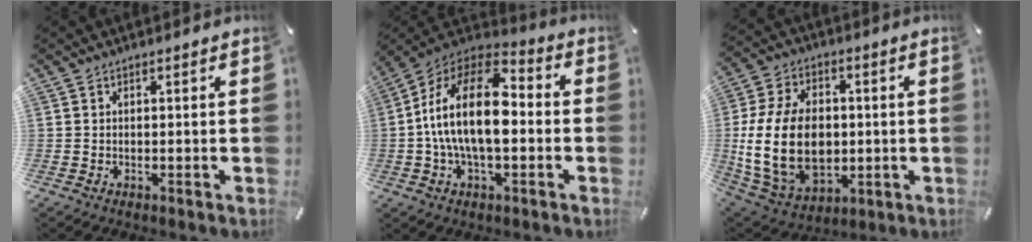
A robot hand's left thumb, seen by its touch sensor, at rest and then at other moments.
{"total": 19.2, "force": [-0.5, 10.5, 16.1], "torque": [-0.317, 0.004, -0.012]}
{"total": 20.6, "force": [-0.9, 14.9, 14.1], "torque": [-0.304, 0.001, -0.011]}